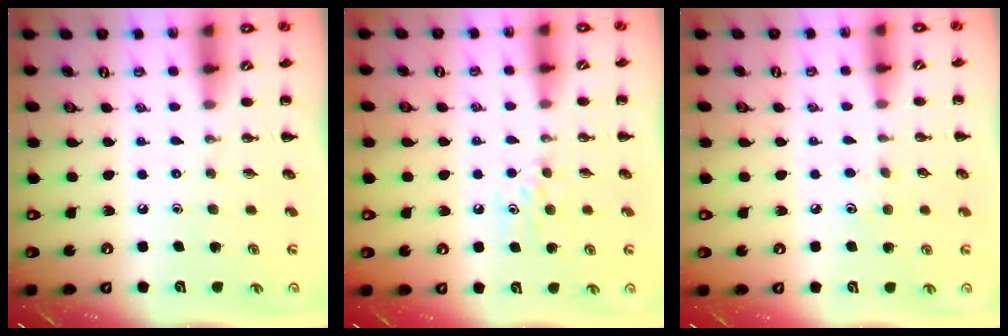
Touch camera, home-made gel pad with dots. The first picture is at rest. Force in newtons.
{"total": 4.5, "press": 4.3, "slide": 1.5}
{"total": 4.4, "press": 4.3, "slide": 1.1}